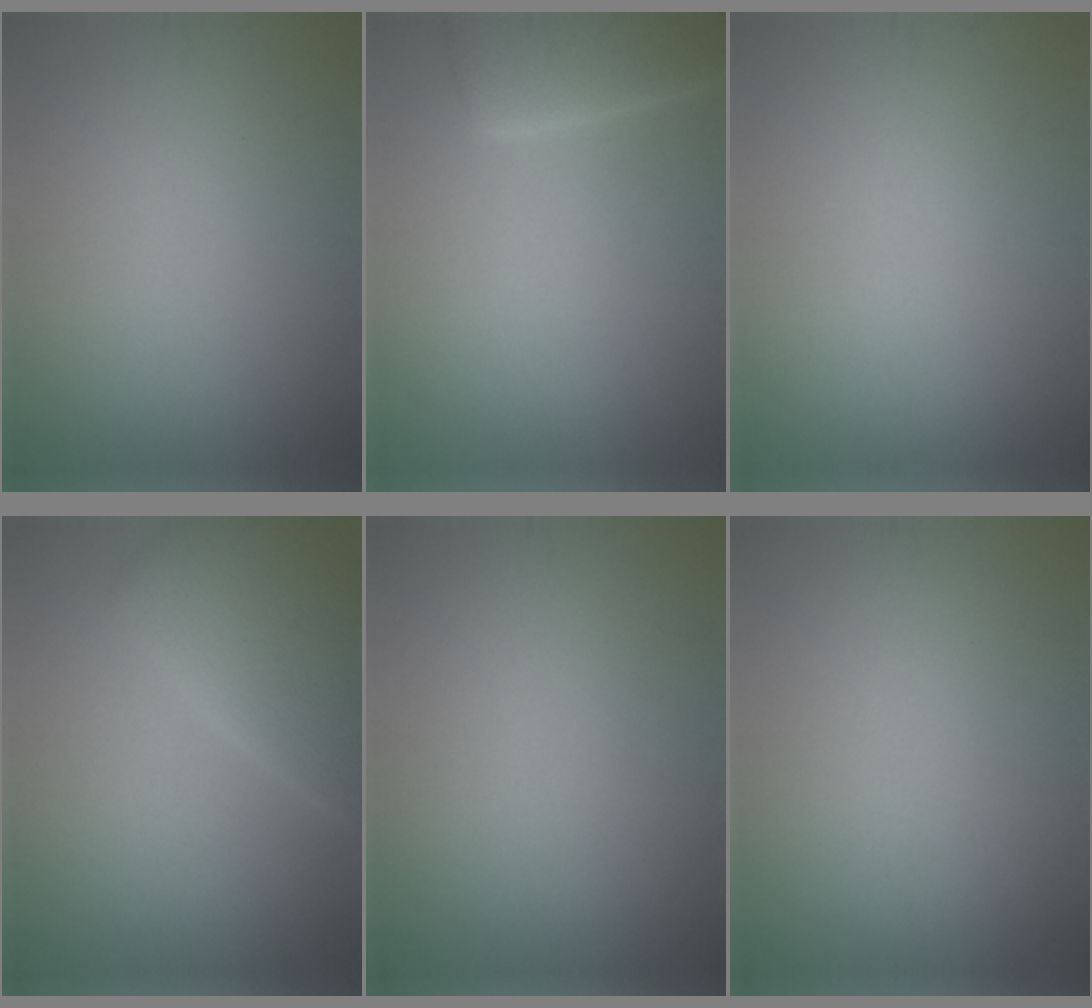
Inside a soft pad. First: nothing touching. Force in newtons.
{"total": 4.8, "press": 4.8, "slide": 0.5}
{"total": 0.0}
{"total": 4.8, "press": 4.8, "slide": 0.1}
{"total": 0.0}
{"total": 0.0}